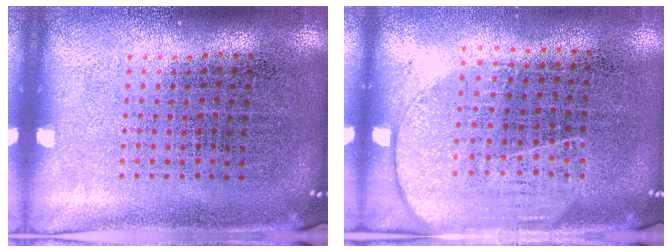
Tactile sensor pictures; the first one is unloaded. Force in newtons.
{"total": 1.8, "press": 1.5, "slide": 0.9}